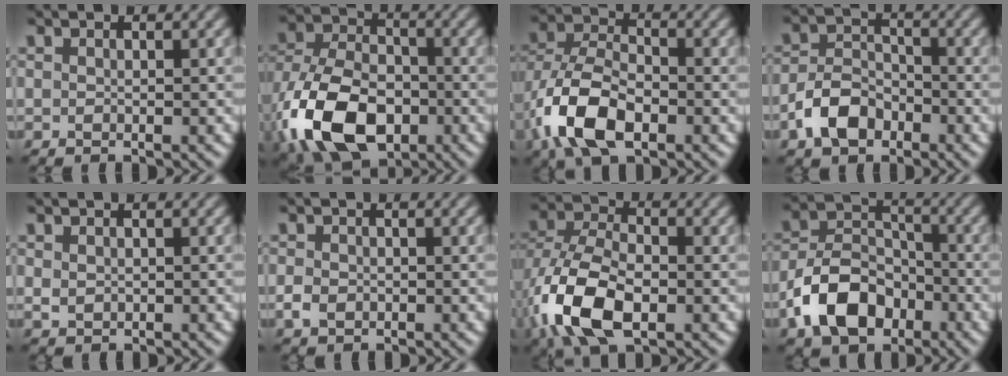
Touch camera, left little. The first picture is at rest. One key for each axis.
{"total": 13.6, "fx": -5.6, "fy": 8.3, "fz": 9.3, "tx": -0.215, "ty": -0.021, "tz": -0.114}
{"total": 8.6, "fx": -3.8, "fy": 4.5, "fz": 6.2, "tx": -0.138, "ty": 0.002, "tz": -0.082}
{"total": 4.4, "fx": -2.6, "fy": 2.8, "fz": 2.3, "tx": -0.048, "ty": 0.005, "tz": -0.055}
{"total": 0.9, "fx": 0.1, "fy": 0.7, "fz": 0.5, "tx": -0.012, "ty": -0.002, "tz": 0.007}
{"total": 1.5, "fx": -0.5, "fy": 1.2, "fz": 0.7, "tx": -0.013, "ty": 0.001, "tz": -0.012}
{"total": 9.5, "fx": -3.5, "fy": 5.2, "fz": 7.1, "tx": -0.164, "ty": -0.002, "tz": -0.077}
{"total": 7.5, "fx": -3.7, "fy": 4.9, "fz": 4.2, "tx": -0.081, "ty": 0.005, "tz": -0.079}